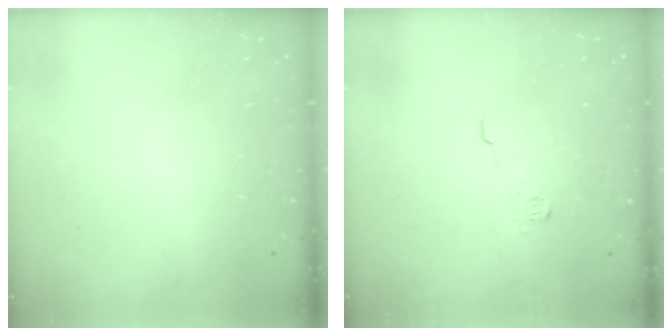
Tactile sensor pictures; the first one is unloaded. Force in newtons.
{"total": 6.0, "press": 6.0, "slide": 0.7}